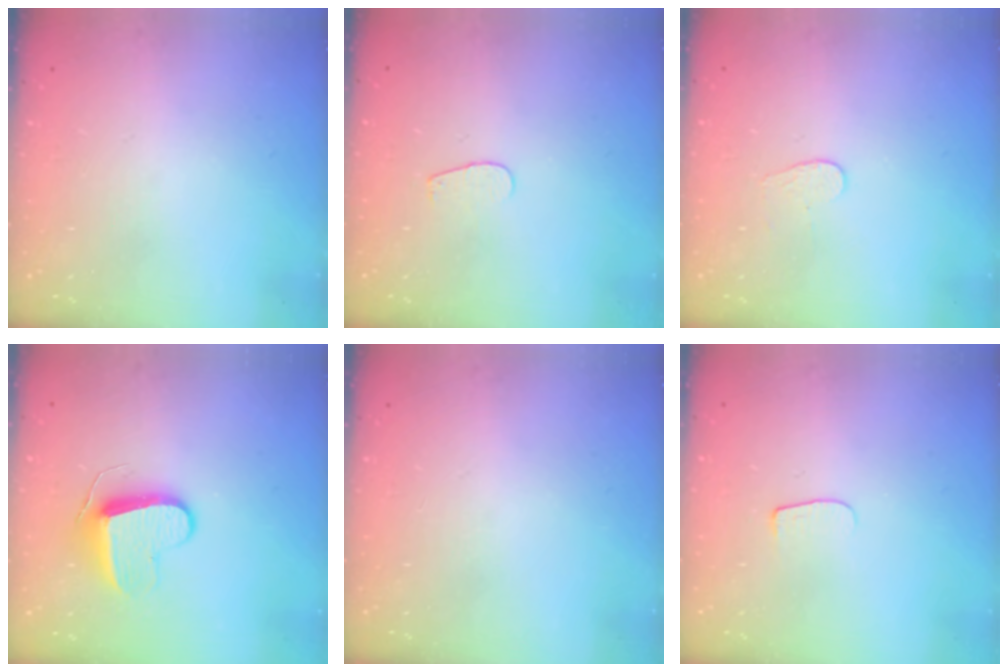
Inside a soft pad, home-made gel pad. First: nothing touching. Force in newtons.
{"total": 2.6, "press": 2.5, "slide": 0.3}
{"total": 3.8, "press": 3.8, "slide": 0.3}
{"total": 9.0, "press": 9.0, "slide": 0.1}
{"total": 0.0}
{"total": 4.5, "press": 4.4, "slide": 0.6}